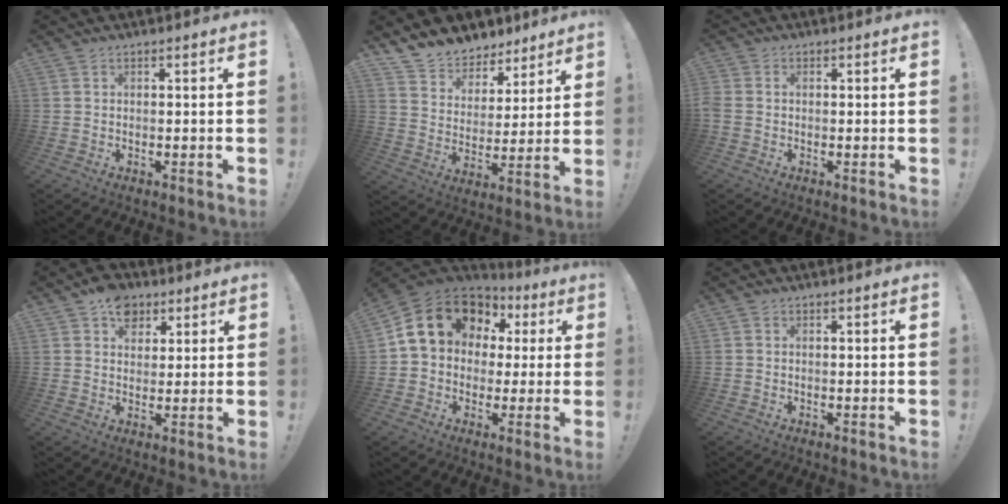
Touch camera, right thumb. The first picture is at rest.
{"total": 9.2, "force": [7.6, 5.2, 0.6], "torque": [-0.020, -0.068, 0.146]}
{"total": 1.1, "force": [-0.2, 0.9, 0.7], "torque": [-0.017, 0.003, -0.003]}
{"total": 8.8, "force": [4.7, 6.5, 3.7], "torque": [-0.044, -0.022, 0.090]}
{"total": 16.3, "force": [5.6, 12.5, 8.7], "torque": [-0.134, -0.014, 0.117]}
{"total": 0.0}